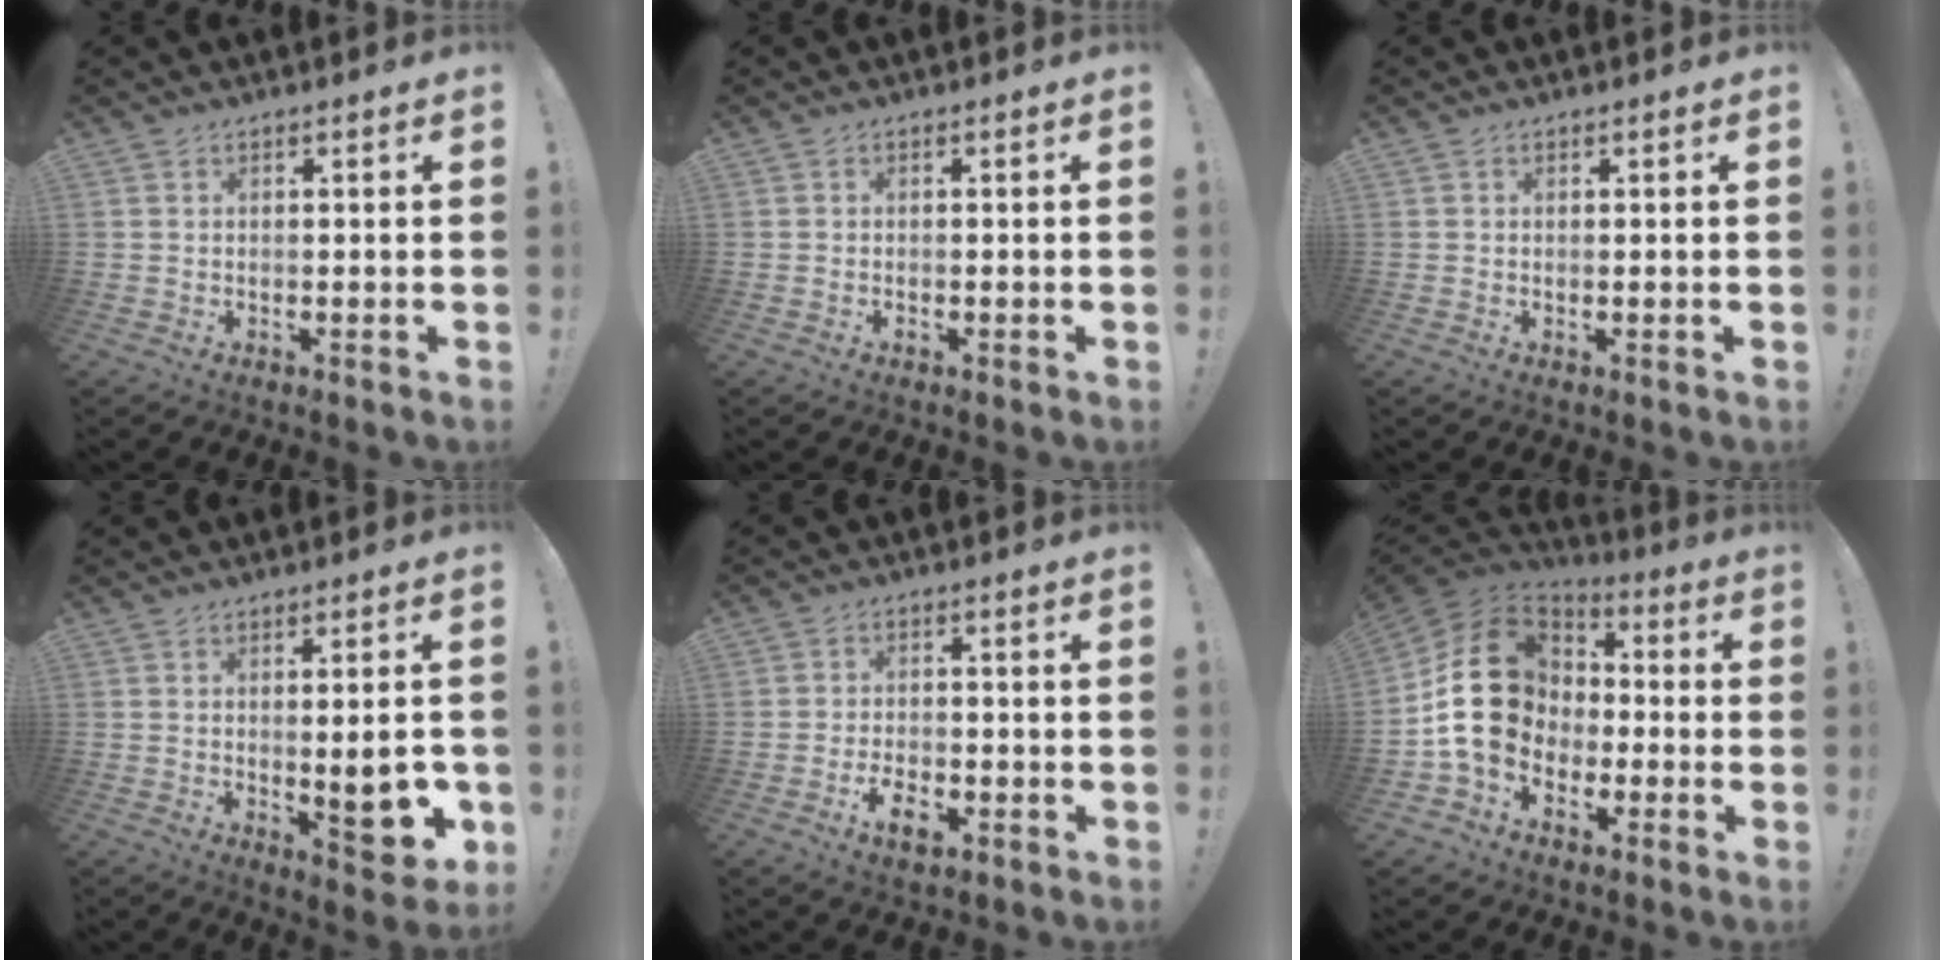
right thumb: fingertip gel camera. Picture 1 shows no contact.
{"total": 0.7, "force": [-0.6, 0.3, 0.0], "torque": [-0.007, 0.004, -0.009]}
{"total": 0.0}
{"total": 11.0, "force": [-1.2, 3.3, 10.4], "torque": [-0.126, -0.005, -0.013]}
{"total": 5.7, "force": [-3.3, 2.9, 3.7], "torque": [-0.054, 0.007, -0.058]}
{"total": 20.9, "force": [-0.7, 16.6, 12.6], "torque": [-0.225, 0.022, 0.009]}